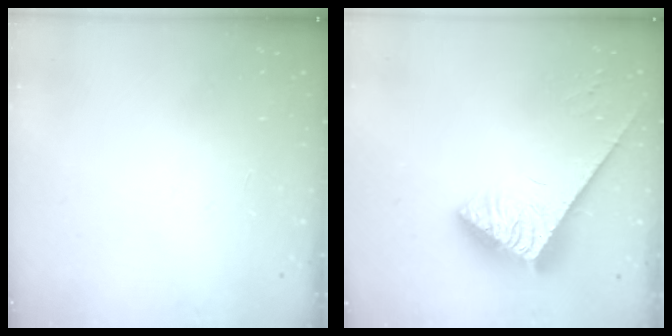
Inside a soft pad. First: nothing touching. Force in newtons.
{"total": 4.3, "press": 4.3, "slide": 0.5}